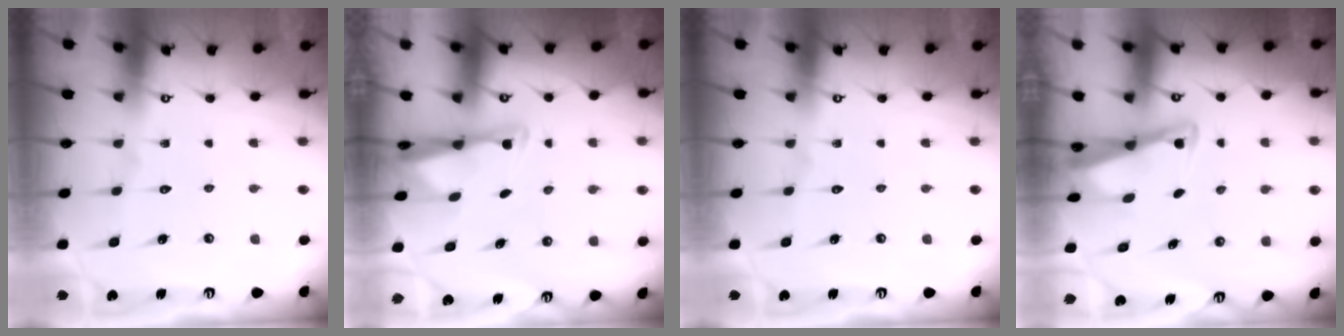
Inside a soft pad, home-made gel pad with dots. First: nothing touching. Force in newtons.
{"total": 2.6, "press": 2.5, "slide": 0.4}
{"total": 0.0}
{"total": 2.5, "press": 2.5, "slide": 0.2}